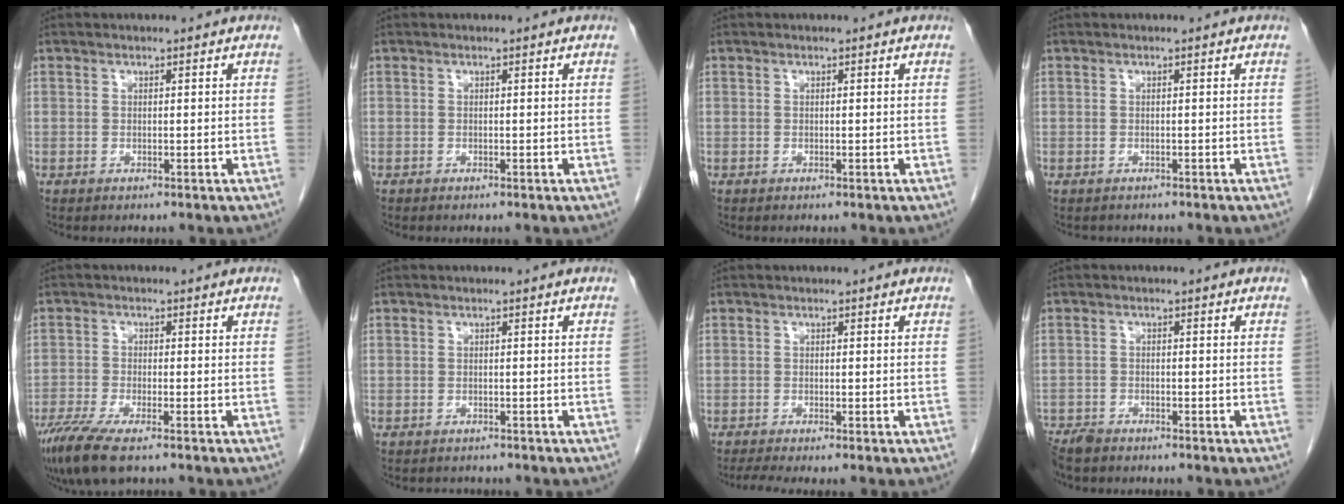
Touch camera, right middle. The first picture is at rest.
{"total": 0.0}
{"total": 0.0}
{"total": 1.1, "force": [-1.0, 0.5, 0.2], "torque": [-0.011, -0.001, -0.013]}
{"total": 7.8, "force": [-5.5, 1.3, 5.4], "torque": [-0.100, -0.020, -0.096]}
{"total": 1.7, "force": [-1.6, 0.7, 0.1], "torque": [-0.007, -0.002, -0.022]}
{"total": 2.3, "force": [-1.7, -0.1, 1.5], "torque": [-0.031, -0.007, -0.036]}
{"total": 4.2, "force": [-3.8, 1.3, 1.3], "torque": [-0.023, -0.010, -0.067]}